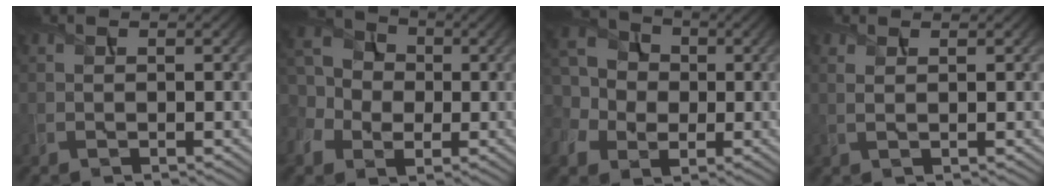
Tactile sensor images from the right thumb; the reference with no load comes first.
{"total": 8.0, "force": [-0.5, 6.5, 4.7], "torque": [-0.123, 0.007, -0.021]}
{"total": 8.8, "force": [0.3, 7.3, 4.9], "torque": [-0.139, 0.010, -0.013]}
{"total": 1.1, "force": [0.5, 0.2, 0.9], "torque": [-0.022, 0.001, 0.008]}